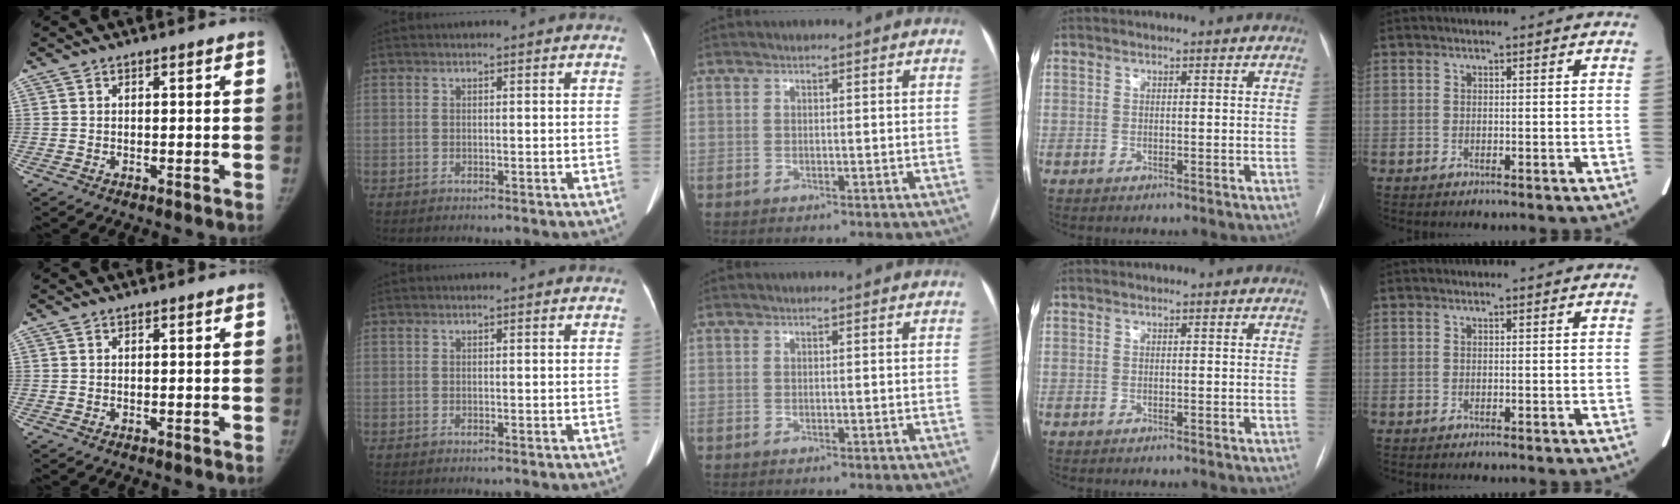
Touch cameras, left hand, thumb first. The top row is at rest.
{}